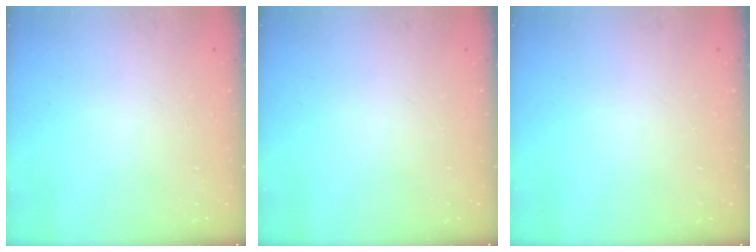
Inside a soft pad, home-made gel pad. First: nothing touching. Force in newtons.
{"total": 0.0}
{"total": 0.0}